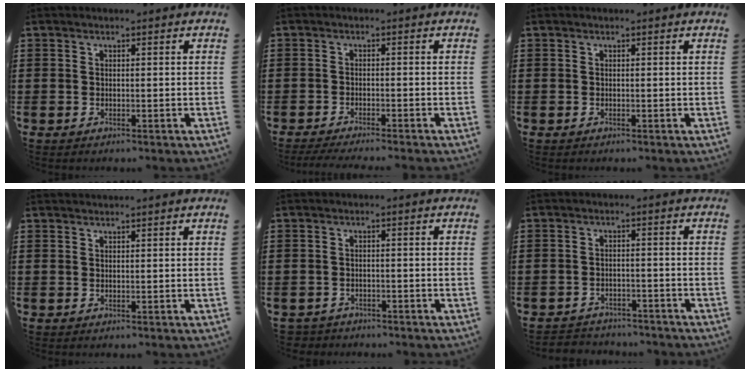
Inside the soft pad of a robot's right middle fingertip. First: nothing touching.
{"total": 1.9, "force": [-1.7, -0.3, 0.8], "torque": [-0.011, 0.002, -0.033]}
{"total": 0.0}
{"total": 0.8, "force": [0.8, -0.1, 0.1], "torque": [-0.002, -0.002, 0.015]}
{"total": 1.4, "force": [-1.3, 0.3, -0.2], "torque": [-0.002, 0.001, -0.031]}
{"total": 2.4, "force": [-2.4, 0.4, -0.2], "torque": [-0.004, 0.000, -0.053]}